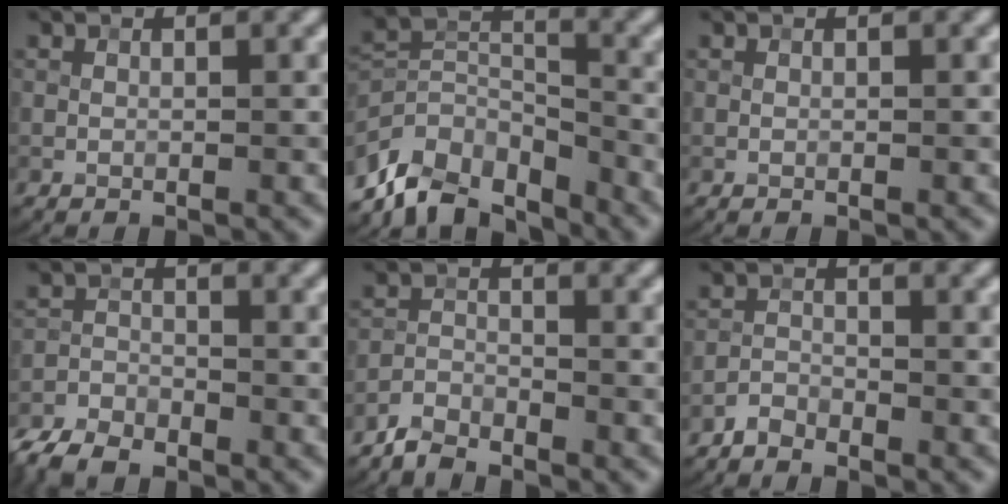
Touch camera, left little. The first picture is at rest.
{"total": 7.9, "force": [-6.5, 3.4, 2.9], "torque": [-0.041, -0.010, -0.132]}
{"total": 0.0}
{"total": 4.0, "force": [-3.6, 1.5, 1.1], "torque": [-0.018, -0.014, -0.079]}
{"total": 2.1, "force": [-2.1, 0.4, 0.0], "torque": [0.001, 0.003, -0.050]}
{"total": 1.5, "force": [-1.5, 0.4, 0.0], "torque": [0.007, 0.004, -0.032]}